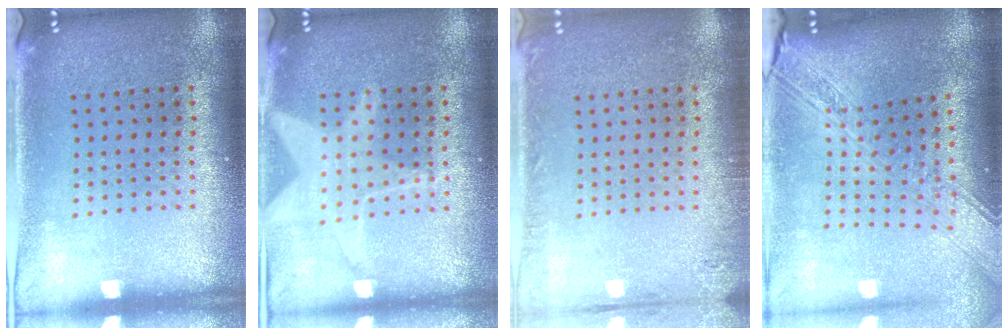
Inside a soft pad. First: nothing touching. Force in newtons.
{"total": 1.3, "press": 1.2, "slide": 0.4}
{"total": 1.4, "press": 1.4, "slide": 0.1}
{"total": 3.0, "press": 2.3, "slide": 1.9}